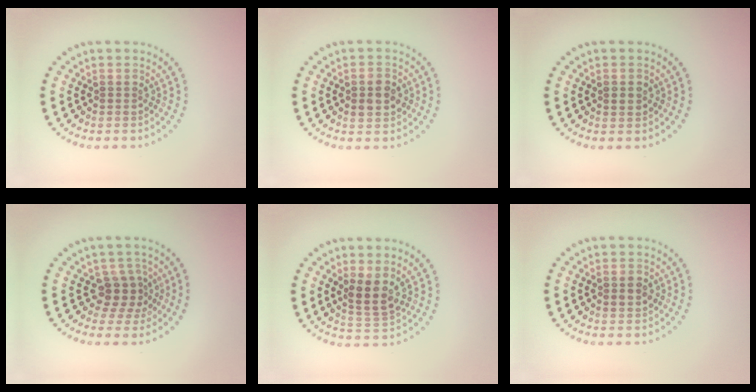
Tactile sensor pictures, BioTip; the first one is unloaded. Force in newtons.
{"total": 2.6, "press": 2.6, "slide": 0.1}
{"total": 1.1, "press": 1.1, "slide": 0.1}
{"total": 2.9, "press": 2.2, "slide": 1.9}
{"total": 3.0, "press": 2.6, "slide": 1.5}
{"total": 1.4, "press": 1.4, "slide": 0.1}